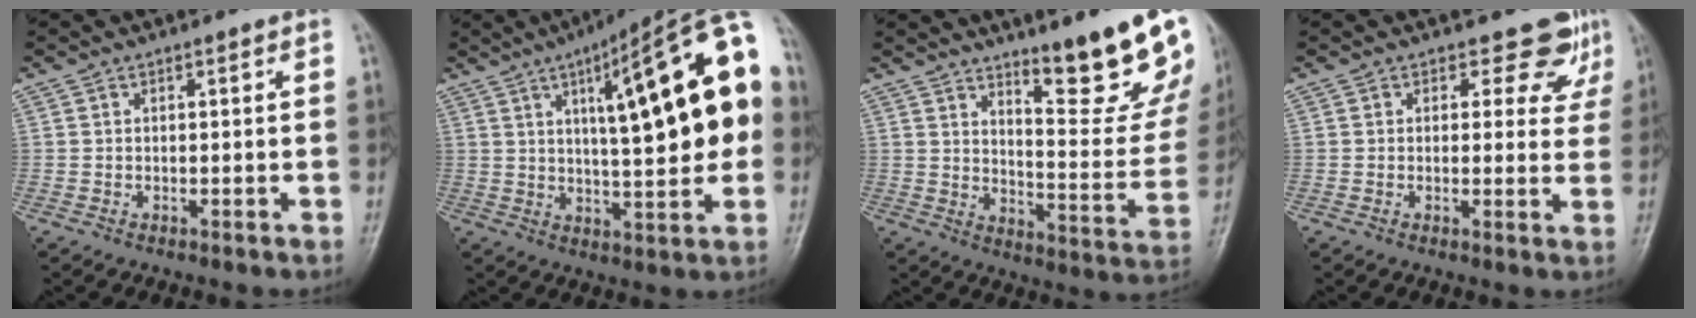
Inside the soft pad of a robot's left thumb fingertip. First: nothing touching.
{"total": 24.4, "force": [4.5, 6.7, 23.0], "torque": [-0.299, 0.020, 0.054]}
{"total": 16.9, "force": [11.5, 3.3, 12.0], "torque": [-0.120, -0.089, 0.176]}
{"total": 5.5, "force": [3.9, 3.6, 1.6], "torque": [0.016, -0.024, 0.032]}